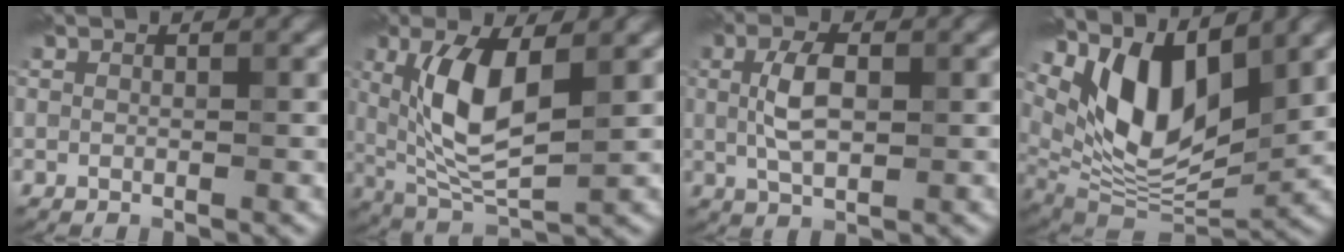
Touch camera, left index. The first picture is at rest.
{"total": 7.4, "force": [1.7, 2.9, 6.6], "torque": [-0.138, -0.010, 0.038]}
{"total": 3.9, "force": [0.6, 1.9, 3.4], "torque": [-0.075, 0.005, 0.010]}
{"total": 10.3, "force": [4.6, 4.6, 7.9], "torque": [-0.143, -0.015, 0.086]}